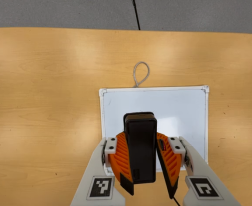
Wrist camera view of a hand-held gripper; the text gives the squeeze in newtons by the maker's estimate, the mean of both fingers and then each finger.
{"total": 10.3, "left": 10.4, "right": 10.2}